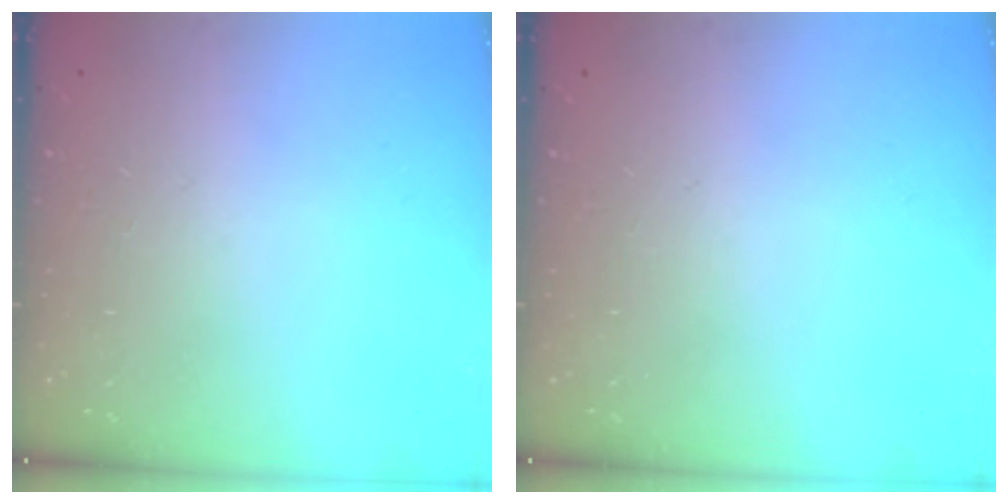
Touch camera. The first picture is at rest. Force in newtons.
{"total": 0.0}